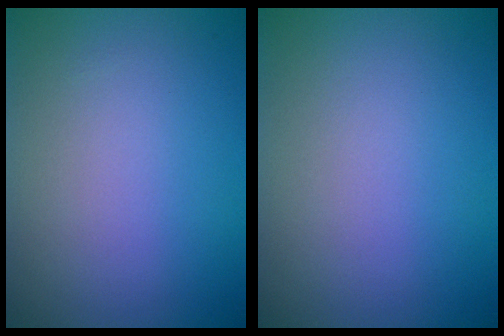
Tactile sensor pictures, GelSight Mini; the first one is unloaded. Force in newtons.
{"total": 0.0}